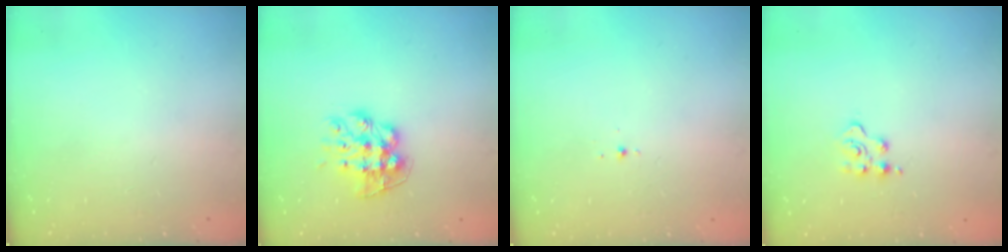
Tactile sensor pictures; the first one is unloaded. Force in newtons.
{"total": 11.1, "press": 11.0, "slide": 1.0}
{"total": 2.6, "press": 2.5, "slide": 0.7}
{"total": 3.8, "press": 3.8, "slide": 0.5}